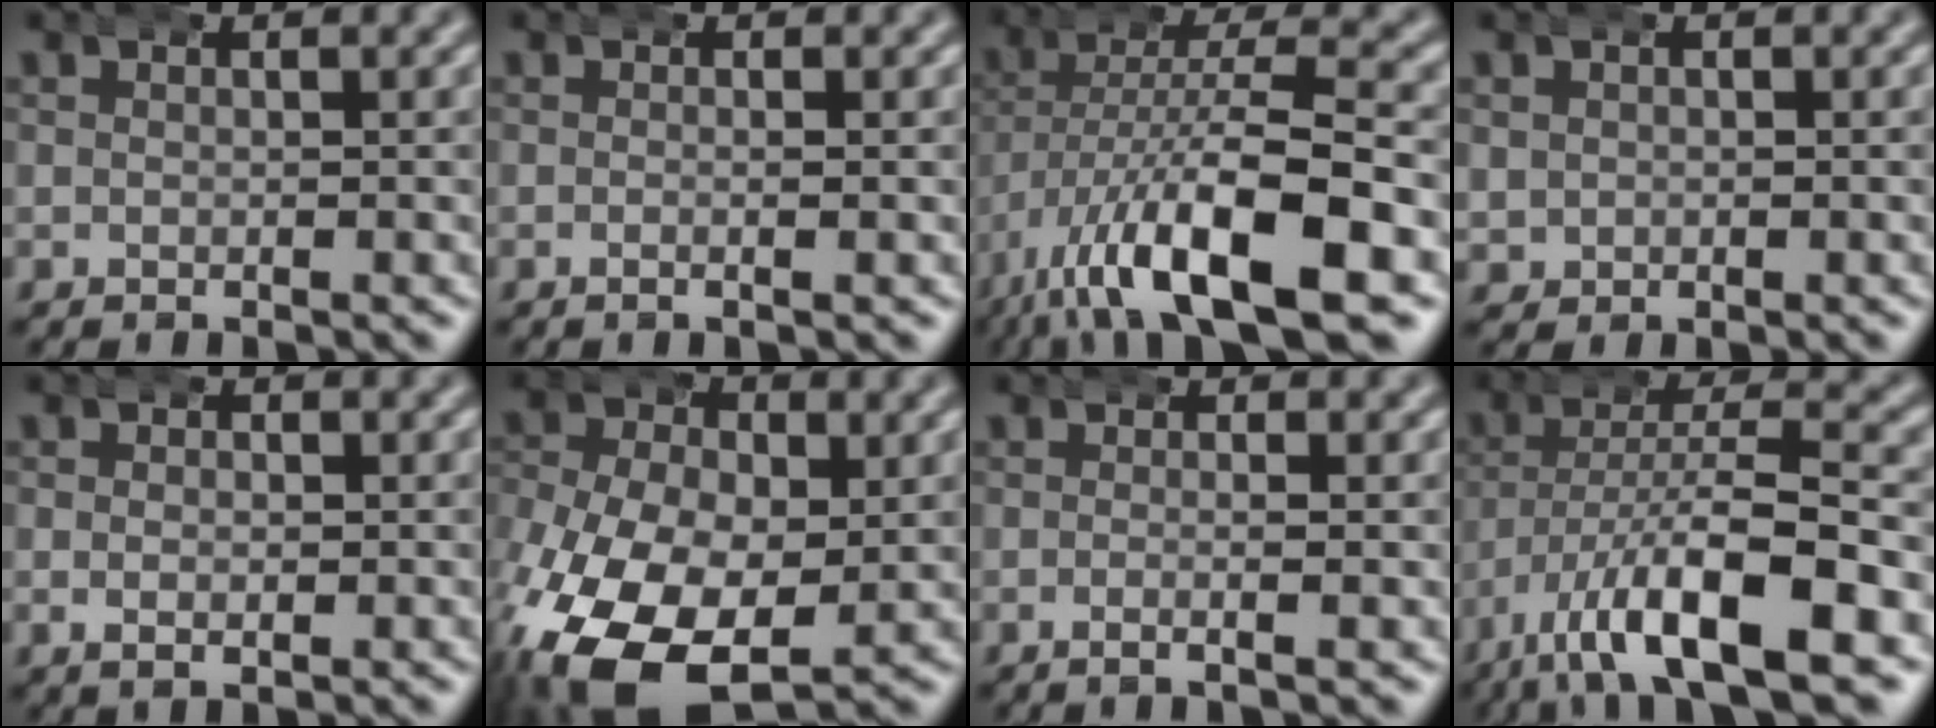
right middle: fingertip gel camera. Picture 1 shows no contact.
{"total": 0.8, "force": [-0.4, -0.3, 0.7], "torque": [-0.015, -0.003, -0.006]}
{"total": 10.6, "force": [-5.5, 3.7, 8.3], "torque": [-0.163, -0.022, -0.066]}
{"total": 2.0, "force": [0.4, 1.9, 0.6], "torque": [-0.027, -0.008, 0.010]}
{"total": 1.6, "force": [-0.2, 0.9, 1.3], "torque": [-0.026, -0.006, 0.002]}
{"total": 11.6, "force": [-4.2, 7.4, 8.0], "torque": [-0.181, -0.058, -0.040]}
{"total": 1.4, "force": [-0.5, -0.2, 1.3], "torque": [-0.029, -0.006, -0.008]}
{"total": 10.2, "force": [-6.0, 2.9, 7.7], "torque": [-0.136, -0.012, -0.085]}